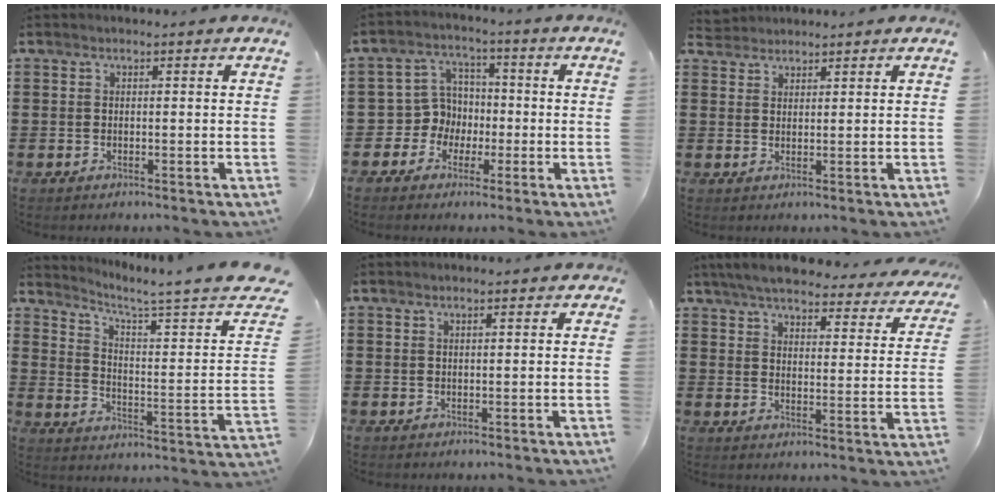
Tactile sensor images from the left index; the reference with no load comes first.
{"total": 6.1, "force": [-1.1, 5.9, 1.2], "torque": [-0.055, 0.006, -0.024]}
{"total": 1.7, "force": [1.7, 0.4, -0.2], "torque": [-0.002, 0.002, 0.034]}
{"total": 3.6, "force": [2.1, -0.8, 2.8], "torque": [-0.068, -0.030, 0.022]}
{"total": 0.9, "force": [0.1, 0.1, 0.9], "torque": [-0.017, 0.002, 0.001]}
{"total": 5.5, "force": [5.1, 0.4, 2.0], "torque": [-0.063, -0.033, 0.085]}